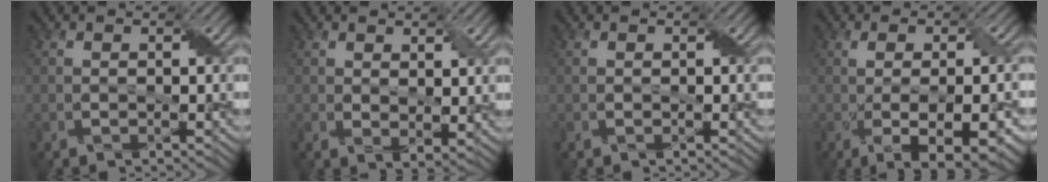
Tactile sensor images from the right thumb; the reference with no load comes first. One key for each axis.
{"total": 2.6, "fx": 1.5, "fy": 1.2, "fz": 1.8, "tx": -0.041, "ty": -0.009, "tz": 0.030}
{"total": 0.0}
{"total": 8.7, "fx": -2.0, "fy": 2.6, "fz": 8.1, "tx": -0.122, "ty": -0.008, "tz": -0.013}